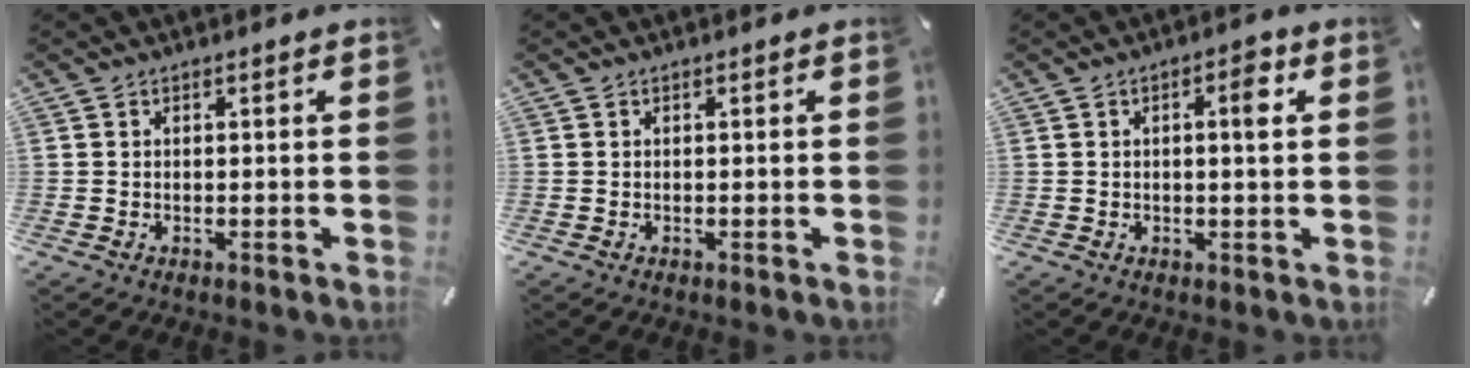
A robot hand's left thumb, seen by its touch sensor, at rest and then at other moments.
{"total": 0.0}
{"total": 4.1, "force": [1.0, 1.1, 3.8], "torque": [-0.044, -0.003, 0.005]}